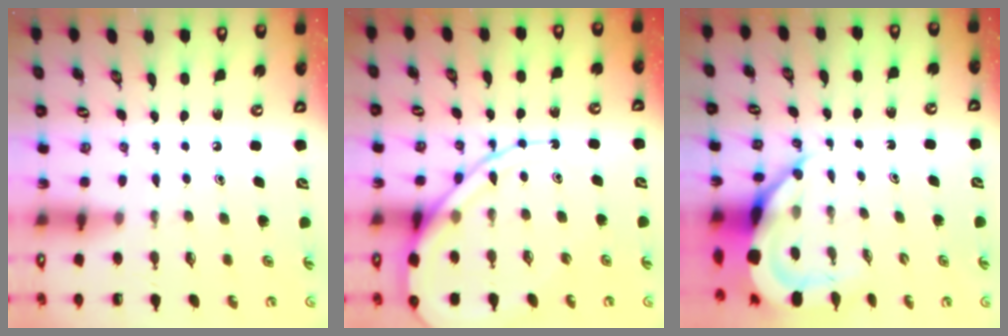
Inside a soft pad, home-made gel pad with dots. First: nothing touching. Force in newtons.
{"total": 13.8, "press": 13.8, "slide": 1.3}
{"total": 8.8, "press": 8.7, "slide": 1.2}